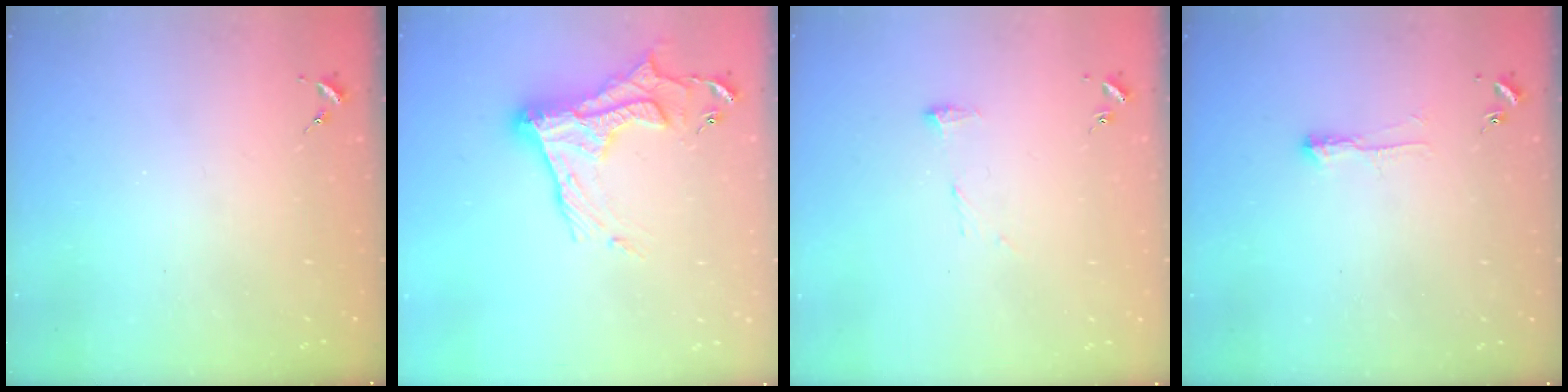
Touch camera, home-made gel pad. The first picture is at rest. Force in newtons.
{"total": 17.8, "press": 17.7, "slide": 1.6}
{"total": 7.6, "press": 7.6, "slide": 0.1}
{"total": 3.9, "press": 3.8, "slide": 0.6}